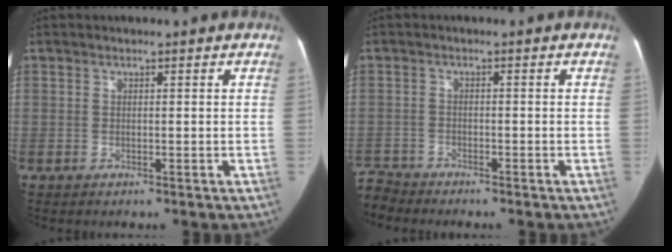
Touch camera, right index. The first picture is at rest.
{"total": 4.1, "force": [-4.0, 0.8, -0.6], "torque": [0.011, -0.011, -0.078]}